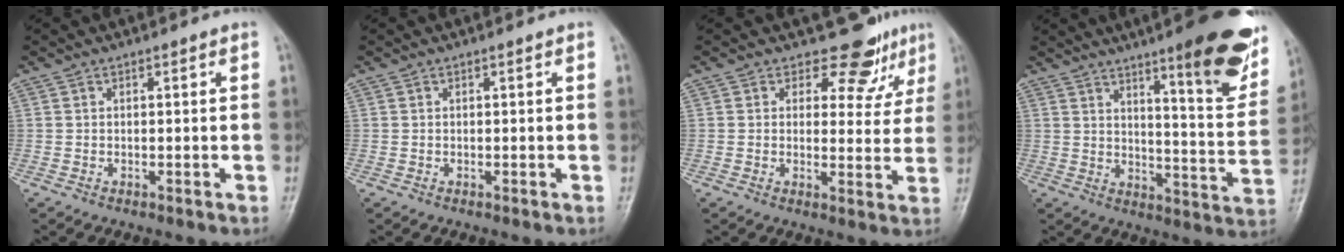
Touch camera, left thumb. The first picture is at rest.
{"total": 0.0}
{"total": 7.0, "force": [5.3, 4.3, 1.3], "torque": [0.020, -0.037, 0.055]}
{"total": 19.2, "force": [11.5, 3.7, 15.0], "torque": [-0.161, -0.061, 0.160]}